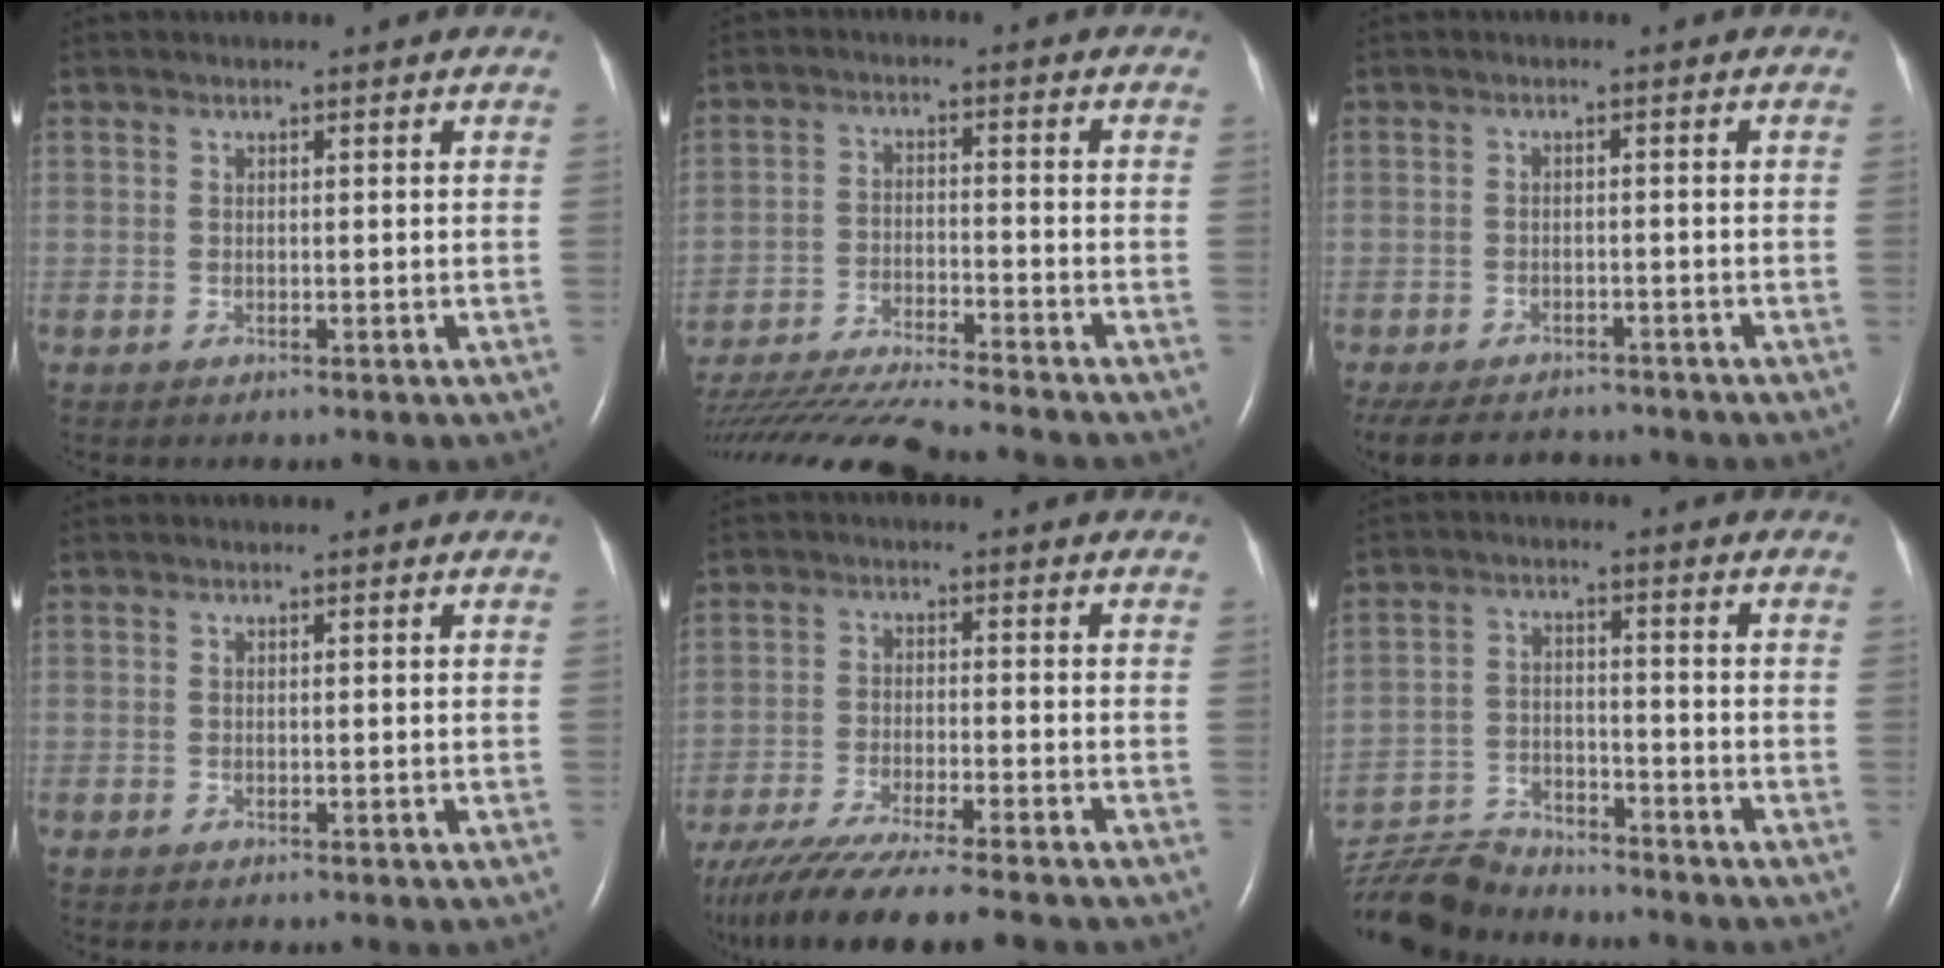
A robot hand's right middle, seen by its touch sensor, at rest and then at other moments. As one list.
[{"total": 16.9, "force": [-15.5, -0.7, 6.7], "torque": [-0.124, -0.037, -0.258]}, {"total": 11.6, "force": [-9.9, 4.6, 3.9], "torque": [-0.095, -0.007, -0.131]}, {"total": 0.0}, {"total": 15.8, "force": [-13.5, 0.7, 8.2], "torque": [-0.144, -0.041, -0.216]}, {"total": 10.0, "force": [-9.8, 1.2, 1.4], "torque": [-0.033, -0.003, -0.178]}]